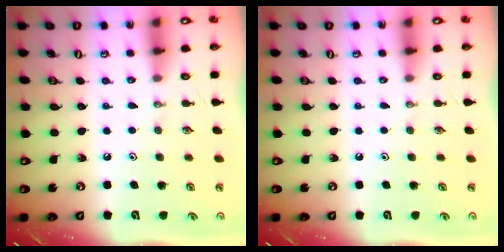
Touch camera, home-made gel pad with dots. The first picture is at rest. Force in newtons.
{"total": 0.0}